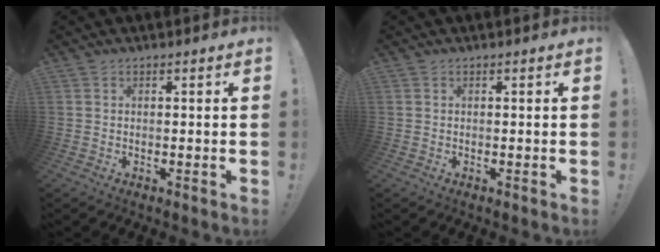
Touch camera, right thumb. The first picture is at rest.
{"total": 0.0}